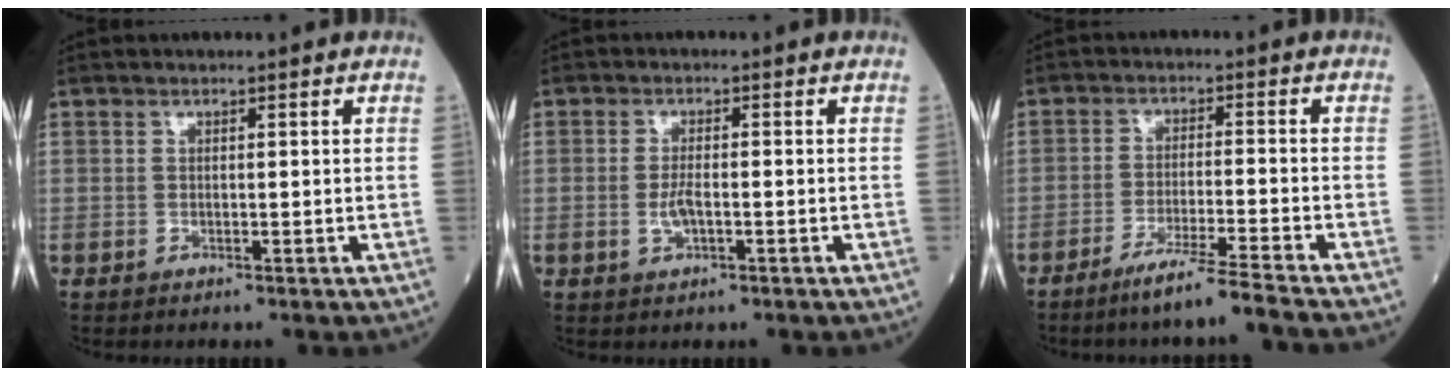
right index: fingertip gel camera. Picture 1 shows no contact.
{"total": 2.6, "force": [-0.7, 0.7, 2.4], "torque": [-0.050, 0.000, -0.011]}
{"total": 8.4, "force": [-6.9, -1.9, 4.5], "torque": [-0.066, -0.029, -0.117]}